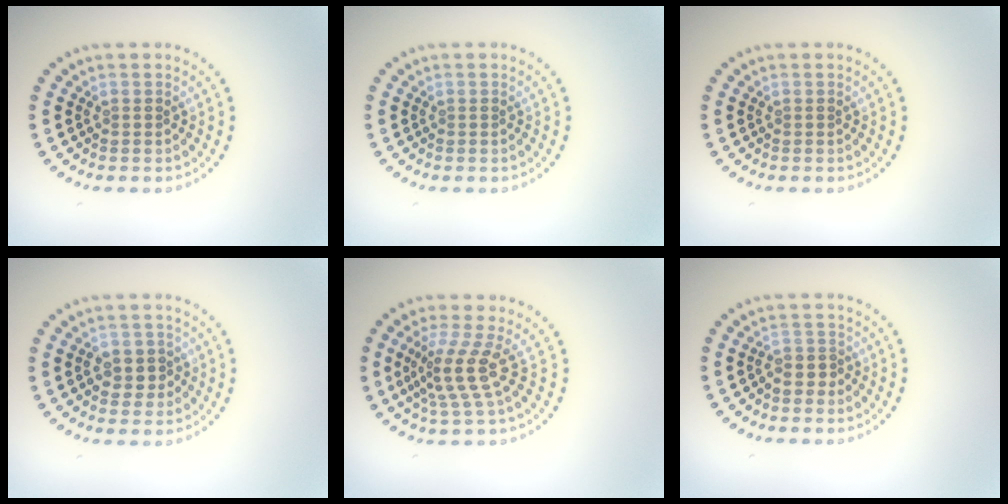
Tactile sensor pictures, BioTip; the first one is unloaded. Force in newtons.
{"total": 0.0}
{"total": 0.0}
{"total": 2.5, "press": 2.4, "slide": 0.4}
{"total": 3.7, "press": 2.7, "slide": 2.6}
{"total": 1.5, "press": 1.2, "slide": 1.0}